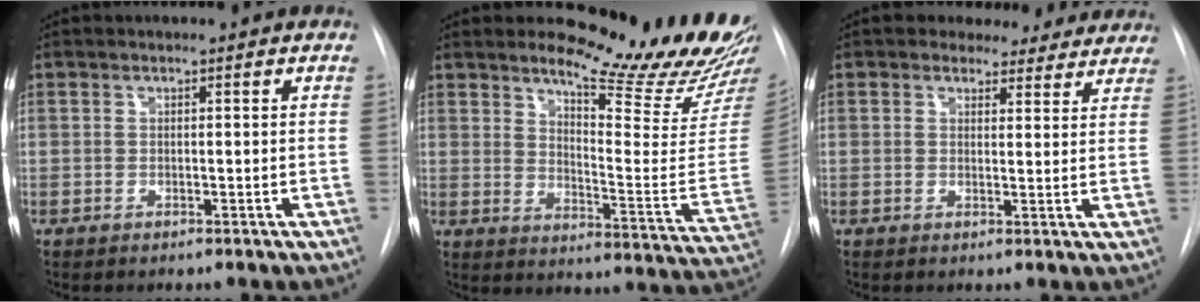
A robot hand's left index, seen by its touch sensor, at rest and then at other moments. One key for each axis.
{"total": 19.5, "fx": 17.9, "fy": 0.4, "fz": 7.6, "tx": -0.108, "ty": -0.143, "tz": 0.218}
{"total": 9.4, "fx": 8.3, "fy": 4.3, "fz": 1.0, "tx": 0.021, "ty": -0.002, "tz": 0.074}